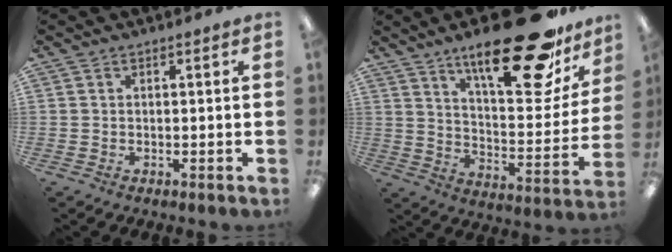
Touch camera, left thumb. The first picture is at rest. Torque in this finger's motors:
{"motor_torque": [0.41, 0.47, 1.56, -1.21, 0.22]}